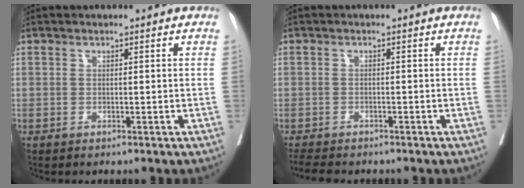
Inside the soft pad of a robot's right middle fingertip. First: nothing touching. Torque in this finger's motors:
{"motor_torque": [0.02, -0.17, -0.20, -0.05]}